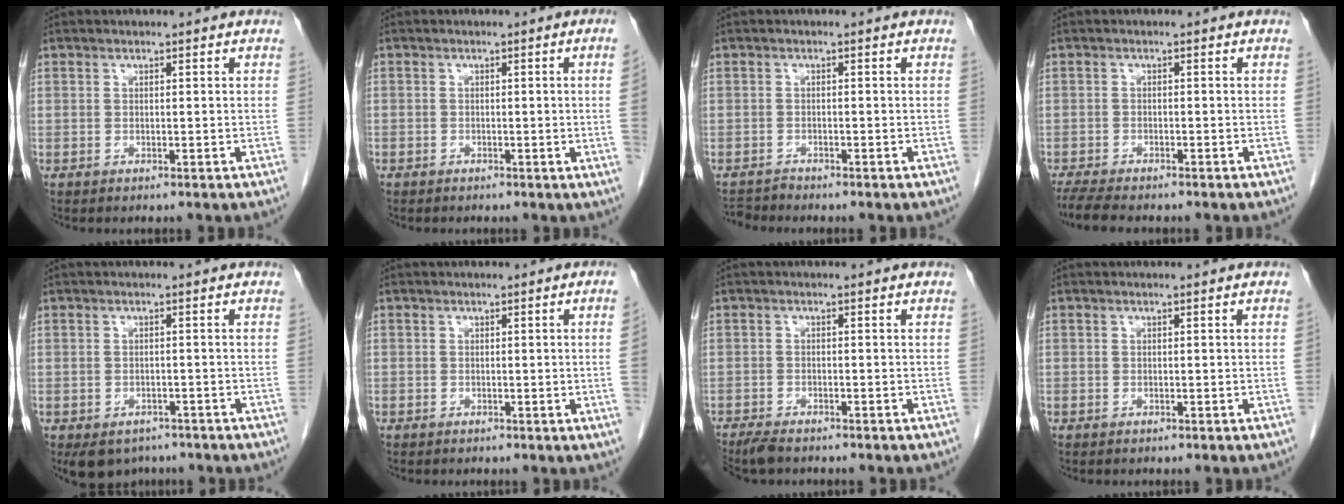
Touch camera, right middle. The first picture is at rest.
{"total": 2.4, "force": [-0.3, -0.8, 2.2], "torque": [-0.022, -0.001, -0.005]}
{"total": 1.8, "force": [-1.7, -0.3, -0.4], "torque": [0.011, -0.010, -0.029]}
{"total": 6.2, "force": [-5.3, 1.0, 3.1], "torque": [-0.053, -0.015, -0.086]}
{"total": 5.8, "force": [-4.4, 3.5, 1.5], "torque": [-0.021, 0.001, -0.057]}
{"total": 2.1, "force": [-0.2, -0.8, 1.9], "torque": [-0.018, -0.001, -0.001]}
{"total": 4.2, "force": [-3.6, 0.9, 1.8], "torque": [-0.029, -0.010, -0.061]}
{"total": 0.0}